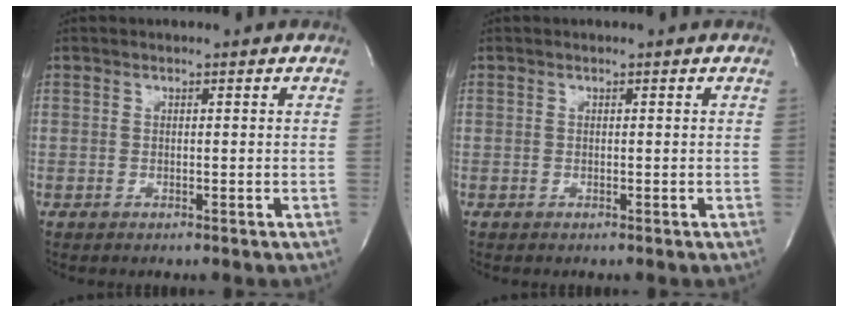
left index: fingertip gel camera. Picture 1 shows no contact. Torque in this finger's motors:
{"motor_torque": [0.00, 0.00, -0.01, -0.01]}